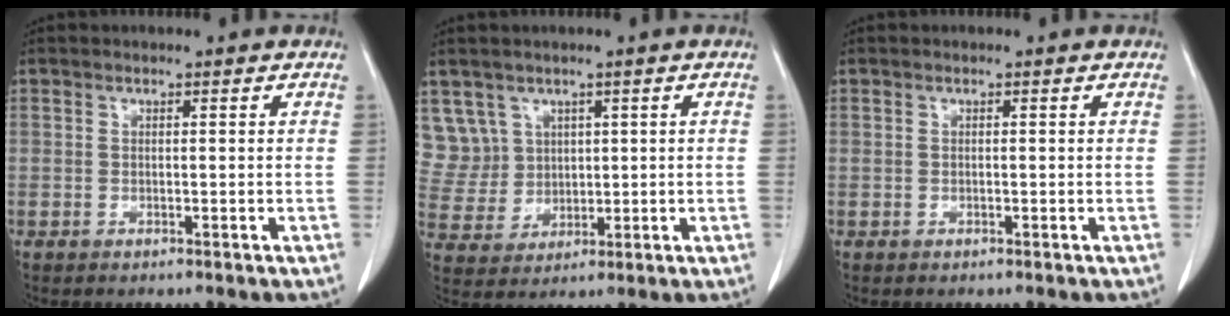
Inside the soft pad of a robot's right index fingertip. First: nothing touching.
{"total": 7.3, "force": [3.6, 6.3, -0.2], "torque": [-0.001, 0.022, 0.087]}
{"total": 0.0}